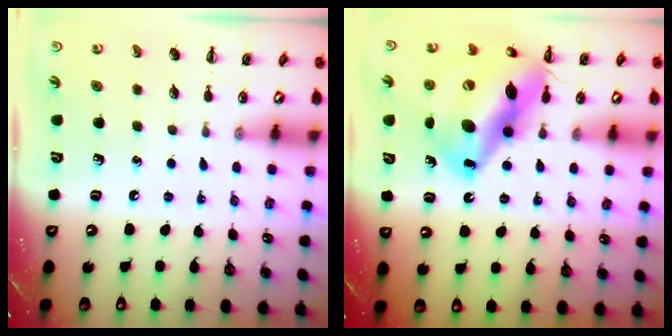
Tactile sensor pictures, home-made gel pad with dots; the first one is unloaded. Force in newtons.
{"total": 19.9, "press": 19.7, "slide": 3.3}